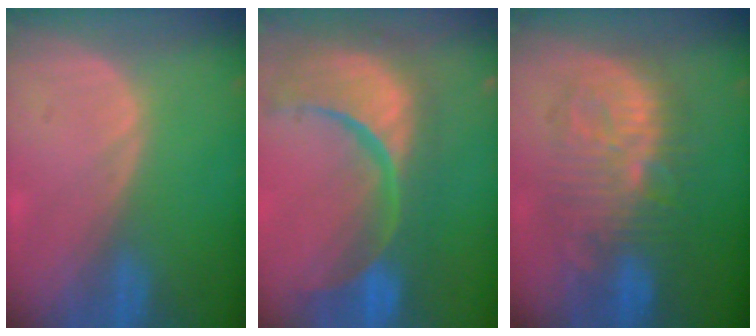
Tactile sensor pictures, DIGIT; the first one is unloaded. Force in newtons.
{"total": 15.3, "press": 12.1, "slide": 9.4}
{"total": 9.6, "press": 9.6, "slide": 0.2}